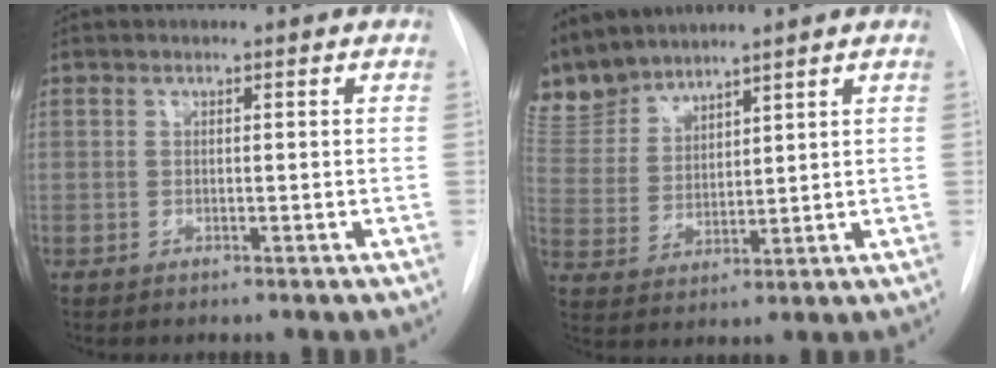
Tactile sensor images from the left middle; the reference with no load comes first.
{"total": 8.0, "force": [7.8, 1.6, 0.5], "torque": [-0.023, 0.003, 0.177]}